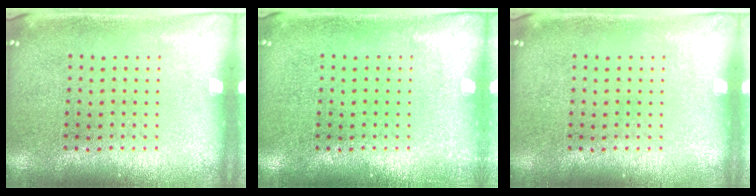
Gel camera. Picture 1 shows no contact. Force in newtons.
{"total": 0.6, "press": 0.6, "slide": 0.1}
{"total": 0.0}